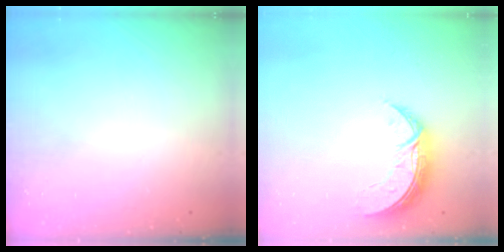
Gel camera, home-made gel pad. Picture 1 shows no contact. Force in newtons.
{"total": 7.8, "press": 7.8, "slide": 0.7}